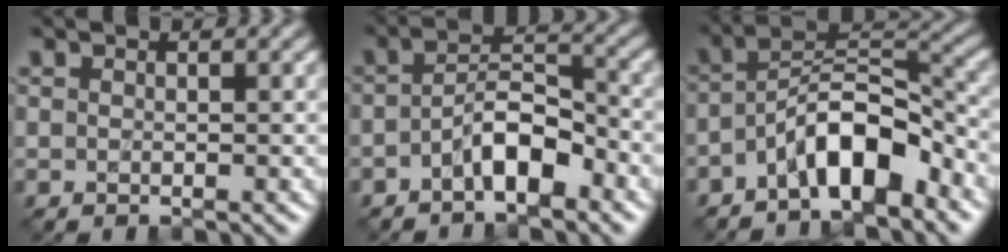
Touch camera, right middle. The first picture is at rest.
{"total": 4.2, "force": [-2.1, 1.7, 3.2], "torque": [-0.056, 0.012, -0.040]}
{"total": 6.8, "force": [-4.0, 2.5, 4.9], "torque": [-0.073, 0.012, -0.080]}